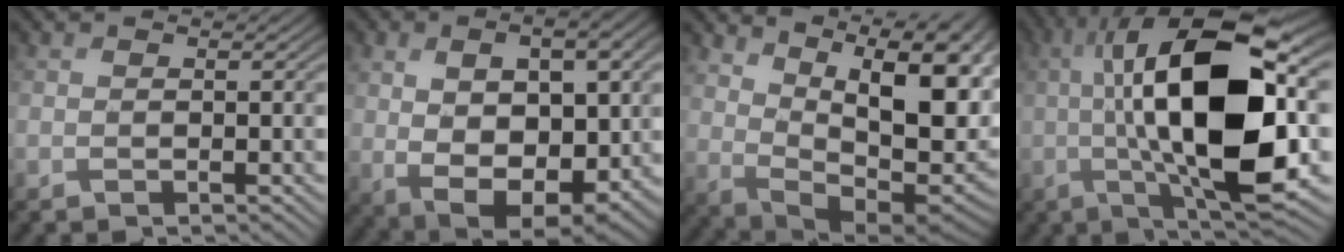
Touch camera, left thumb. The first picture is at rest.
{"total": 15.6, "force": [2.2, 9.1, 12.5], "torque": [-0.208, -0.030, 0.062]}
{"total": 15.8, "force": [5.3, 7.0, 13.2], "torque": [-0.211, 0.013, 0.095]}
{"total": 18.8, "force": [0.3, 7.1, 17.4], "torque": [-0.308, 0.010, 0.002]}